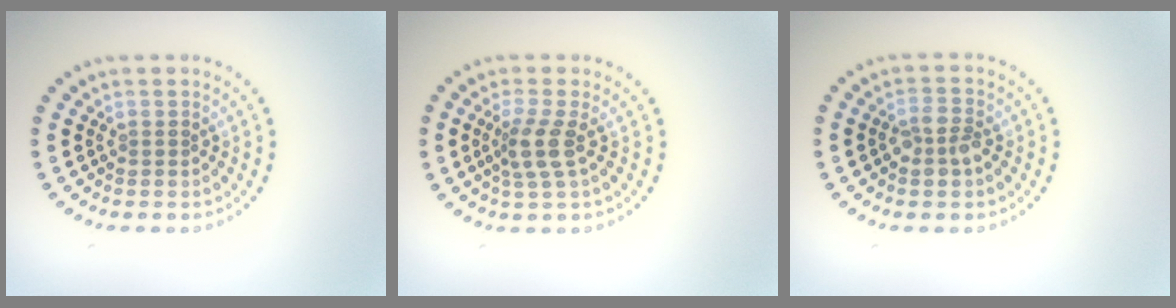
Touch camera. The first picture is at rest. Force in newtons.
{"total": 2.7, "press": 2.1, "slide": 1.7}
{"total": 2.4, "press": 2.4, "slide": 0.5}